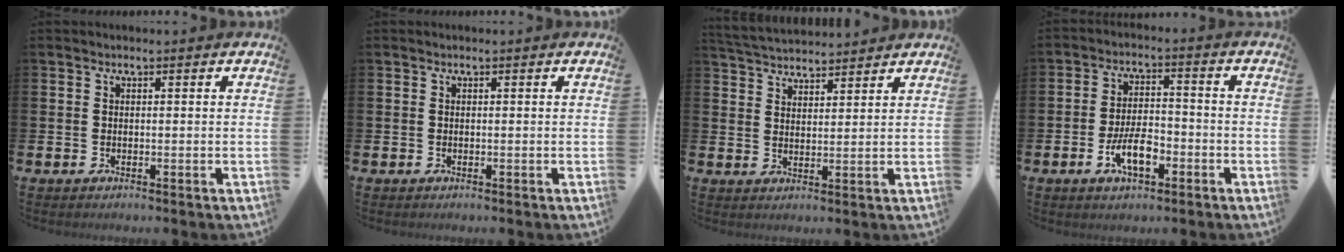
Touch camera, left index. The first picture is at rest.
{"total": 0.0}
{"total": 4.2, "force": [4.2, 0.6, 0.0], "torque": [-0.017, -0.021, 0.077]}
{"total": 6.1, "force": [-2.4, 2.7, 4.8], "torque": [-0.087, 0.004, -0.048]}